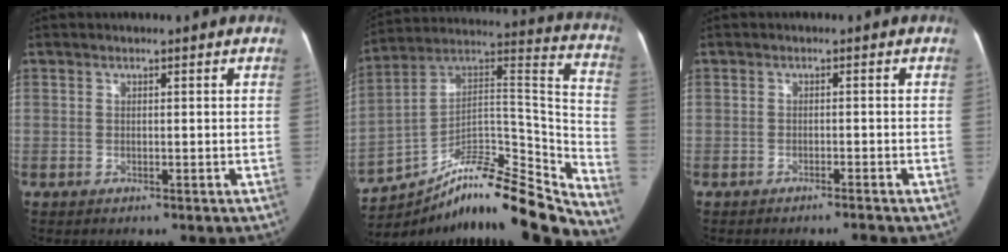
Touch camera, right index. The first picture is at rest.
{"total": 23.4, "force": [-20.4, 3.4, 10.9], "torque": [-0.143, 0.061, -0.325]}
{"total": 1.3, "force": [-1.2, -0.3, 0.3], "torque": [-0.007, 0.001, -0.019]}